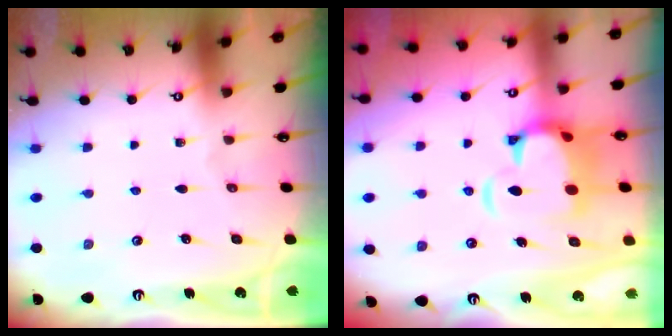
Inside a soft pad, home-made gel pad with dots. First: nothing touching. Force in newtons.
{"total": 7.5, "press": 7.2, "slide": 1.9}